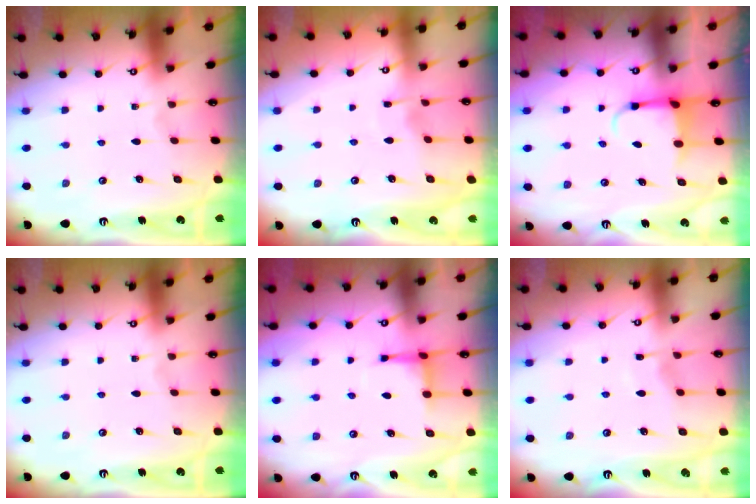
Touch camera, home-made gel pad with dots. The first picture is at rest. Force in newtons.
{"total": 3.0, "press": 2.9, "slide": 0.4}
{"total": 3.8, "press": 3.7, "slide": 0.9}
{"total": 0.0}
{"total": 4.1, "press": 3.9, "slide": 1.1}
{"total": 3.8, "press": 3.8, "slide": 0.5}